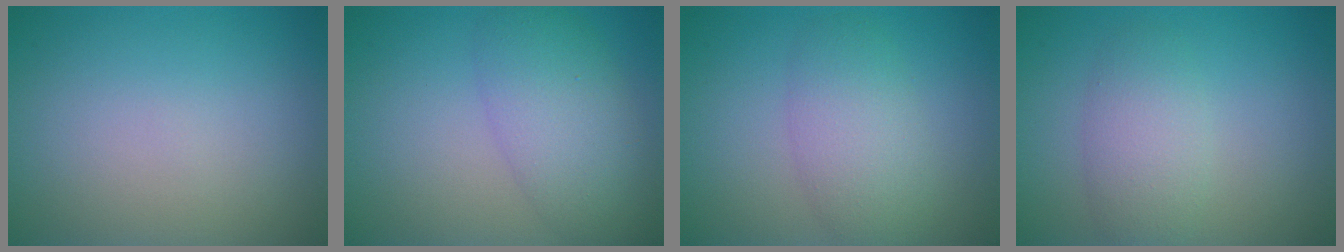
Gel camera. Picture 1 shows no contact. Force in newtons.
{"total": 5.2, "press": 5.1, "slide": 0.3}
{"total": 4.2, "press": 4.2, "slide": 0.0}
{"total": 3.3, "press": 3.2, "slide": 0.1}